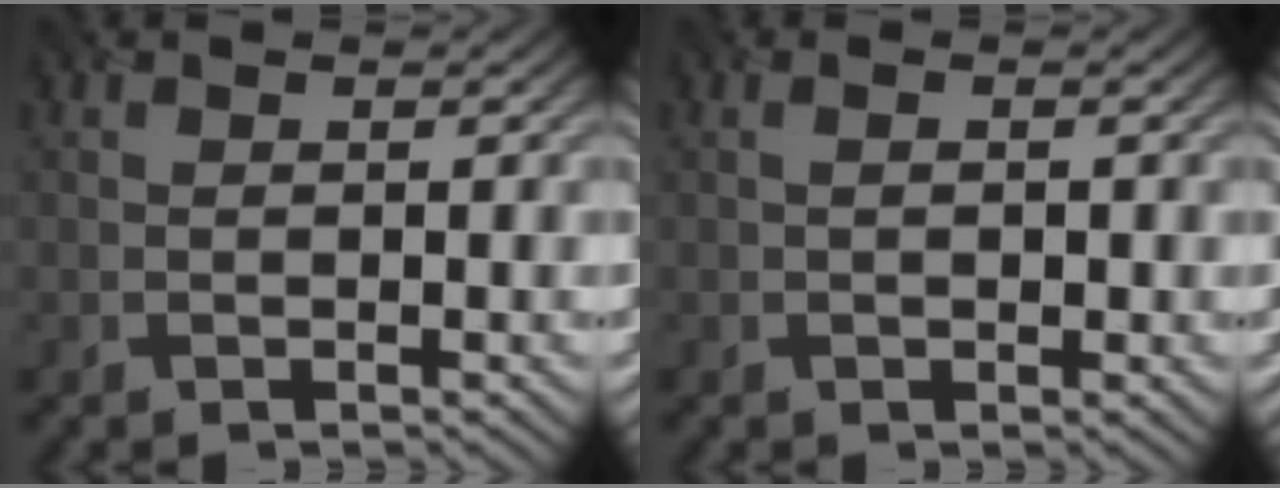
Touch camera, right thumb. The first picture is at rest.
{"total": 1.2, "force": [0.0, 0.6, 1.0], "torque": [-0.019, 0.001, 0.003]}